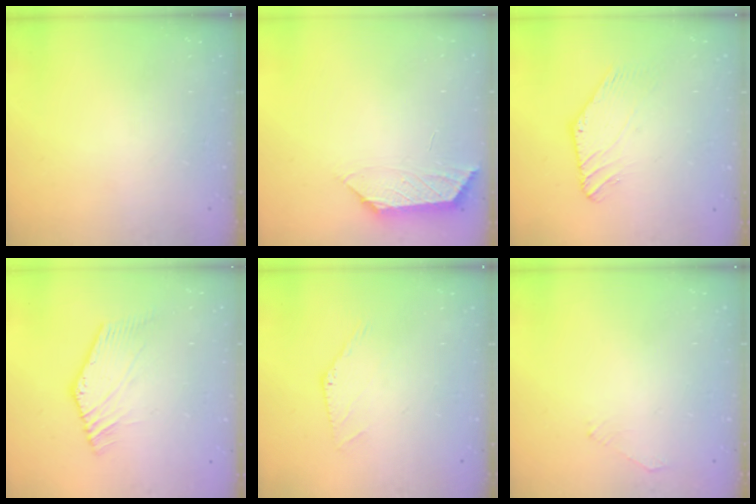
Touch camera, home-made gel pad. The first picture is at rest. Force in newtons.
{"total": 1.8, "press": 1.7, "slide": 0.5}
{"total": 1.0, "press": 1.0, "slide": 0.1}
{"total": 1.1, "press": 1.1, "slide": 0.1}
{"total": 0.8, "press": 0.8, "slide": 0.1}
{"total": 1.8, "press": 1.8, "slide": 0.4}